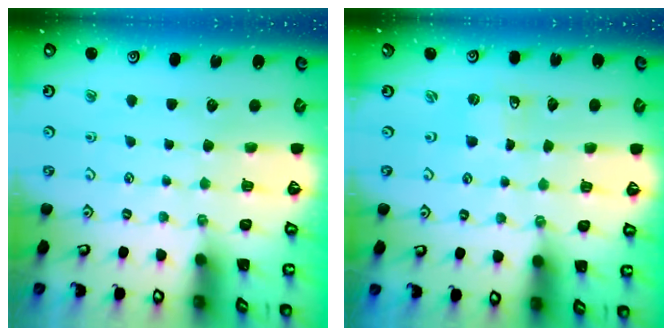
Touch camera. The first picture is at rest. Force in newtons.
{"total": 0.0}